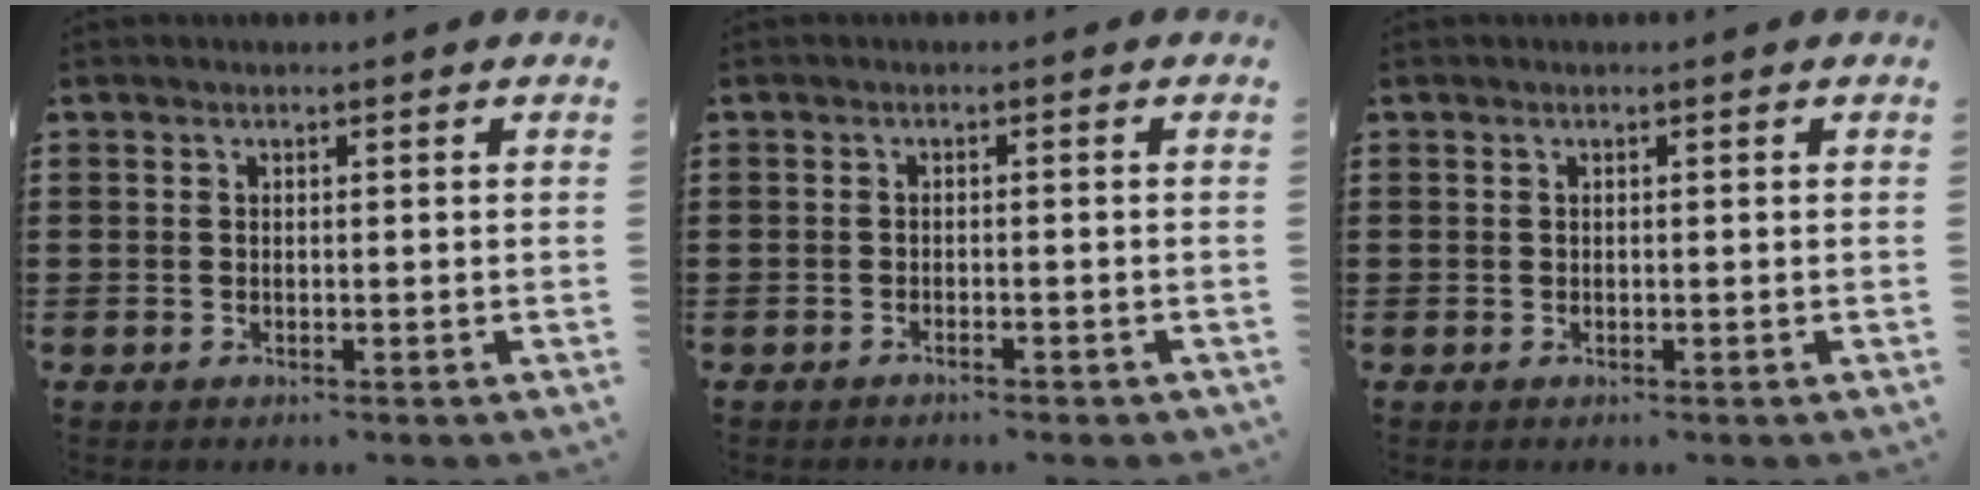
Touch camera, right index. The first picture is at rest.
{"total": 1.0, "force": [-1.0, 0.1, 0.4], "torque": [-0.011, -0.001, -0.019]}
{"total": 0.0}